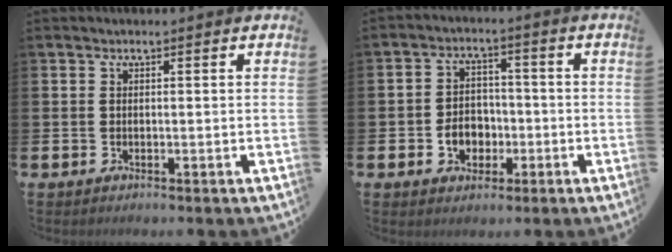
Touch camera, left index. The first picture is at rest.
{"total": 4.5, "force": [-1.3, 3.7, 2.2], "torque": [-0.026, -0.001, -0.034]}